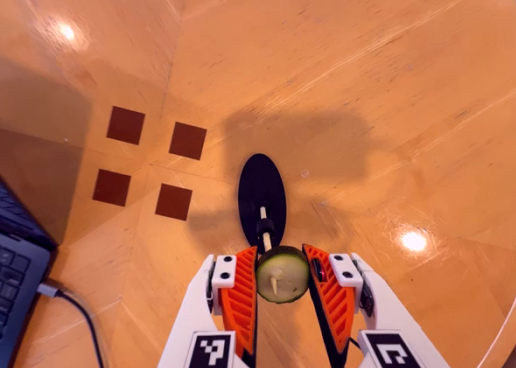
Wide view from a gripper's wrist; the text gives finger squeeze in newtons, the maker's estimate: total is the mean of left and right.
{"total": 10.2, "left": 10.4, "right": 9.9}